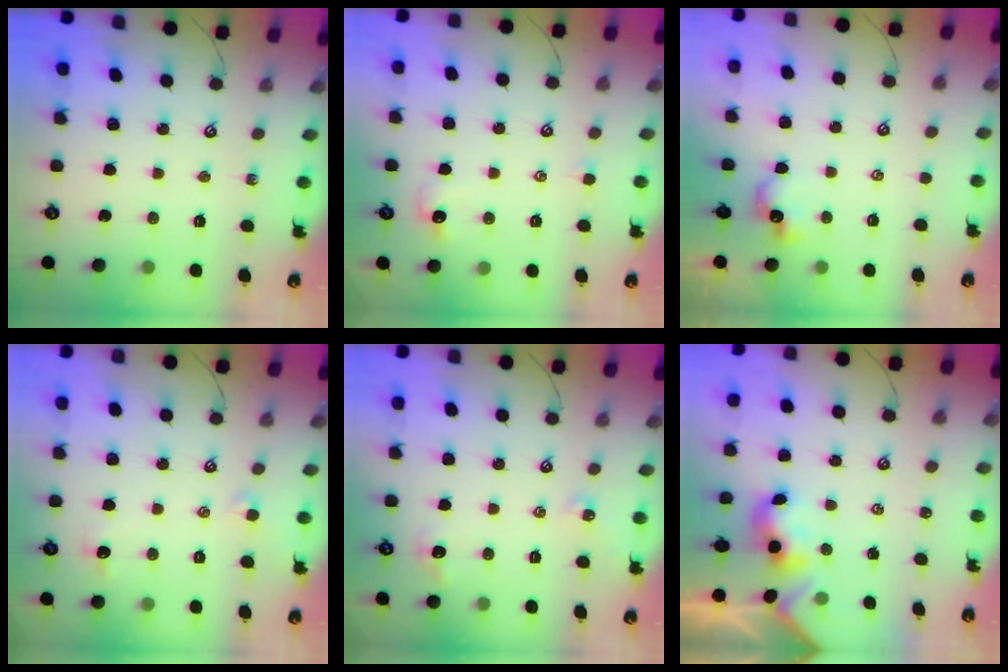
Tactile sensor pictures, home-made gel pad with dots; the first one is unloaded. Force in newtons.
{"total": 0.8, "press": 0.4, "slide": 0.7}
{"total": 2.5, "press": 2.5, "slide": 0.1}
{"total": 0.9, "press": 0.7, "slide": 0.5}
{"total": 2.7, "press": 2.6, "slide": 0.5}
{"total": 2.3, "press": 2.3, "slide": 0.2}